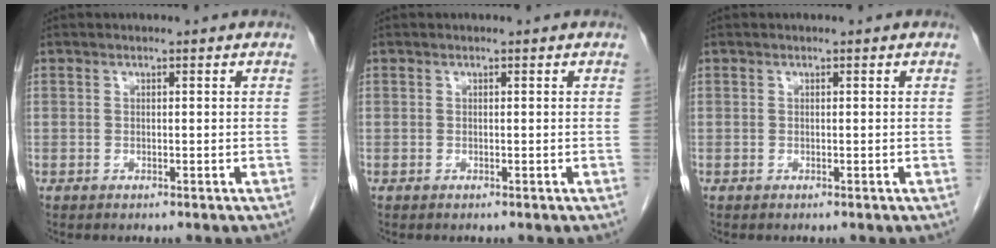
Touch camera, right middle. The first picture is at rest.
{"total": 0.0}
{"total": 0.0}